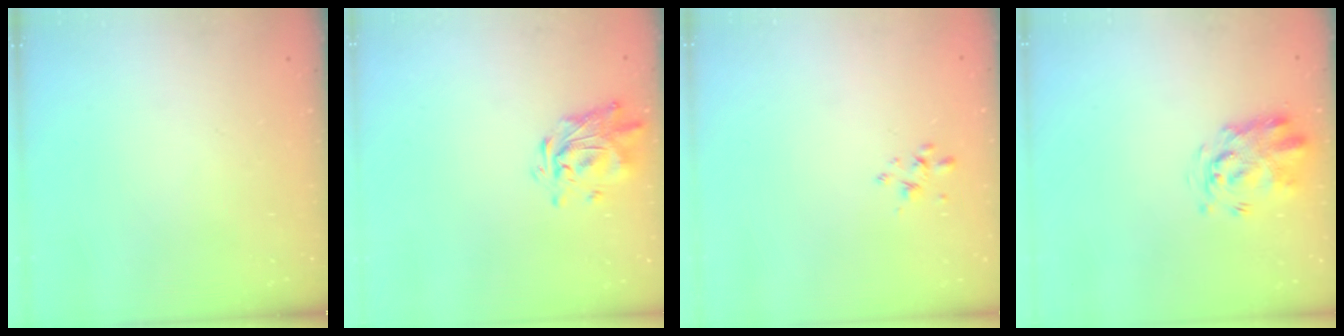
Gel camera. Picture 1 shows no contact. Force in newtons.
{"total": 1.5, "press": 1.5, "slide": 0.4}
{"total": 2.6, "press": 2.5, "slide": 0.8}
{"total": 3.4, "press": 3.3, "slide": 0.8}